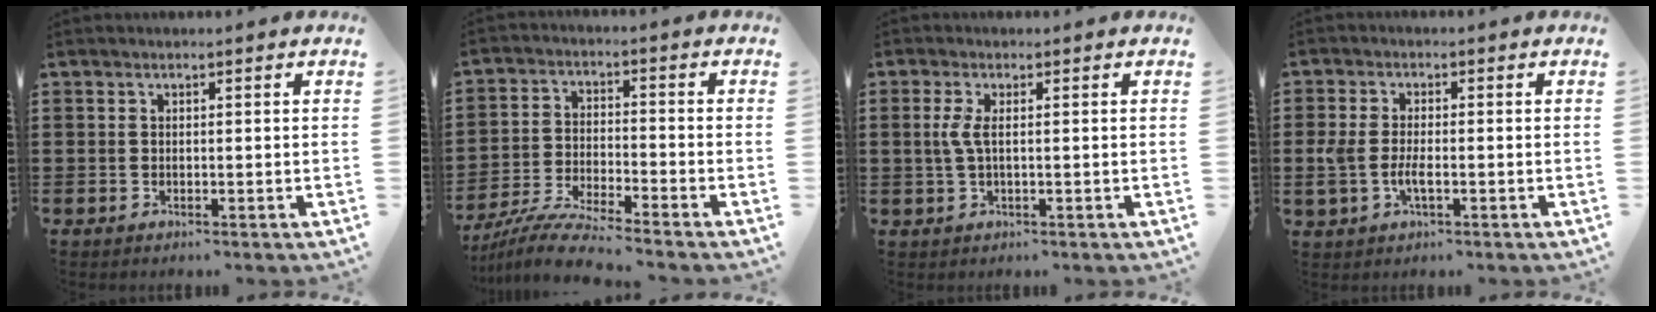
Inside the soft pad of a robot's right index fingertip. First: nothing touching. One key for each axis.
{"total": 6.6, "fx": -6.2, "fy": -0.3, "fz": 2.2, "tx": -0.059, "ty": -0.013, "tz": -0.124}
{"total": 2.9, "fx": 0.1, "fy": 0.5, "fz": 2.8, "tx": -0.070, "ty": -0.009, "tz": -0.004}
{"total": 3.7, "fx": -0.8, "fy": 1.7, "fz": 3.2, "tx": -0.071, "ty": -0.002, "tz": -0.017}